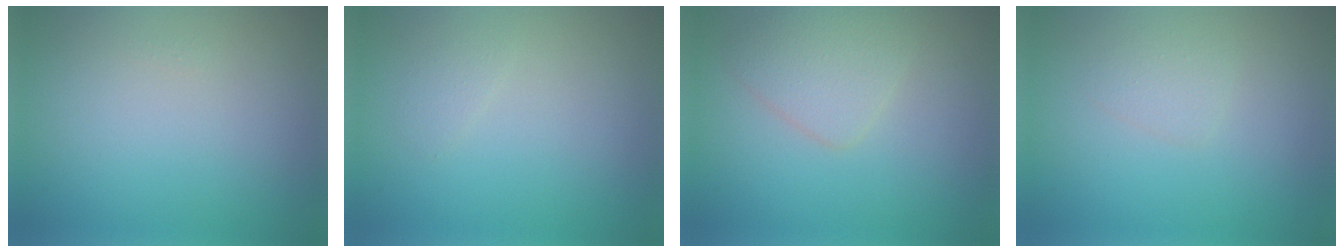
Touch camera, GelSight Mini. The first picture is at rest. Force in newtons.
{"total": 0.7, "press": 0.7, "slide": 0.0}
{"total": 2.8, "press": 2.8, "slide": 0.0}
{"total": 1.1, "press": 1.1, "slide": 0.1}